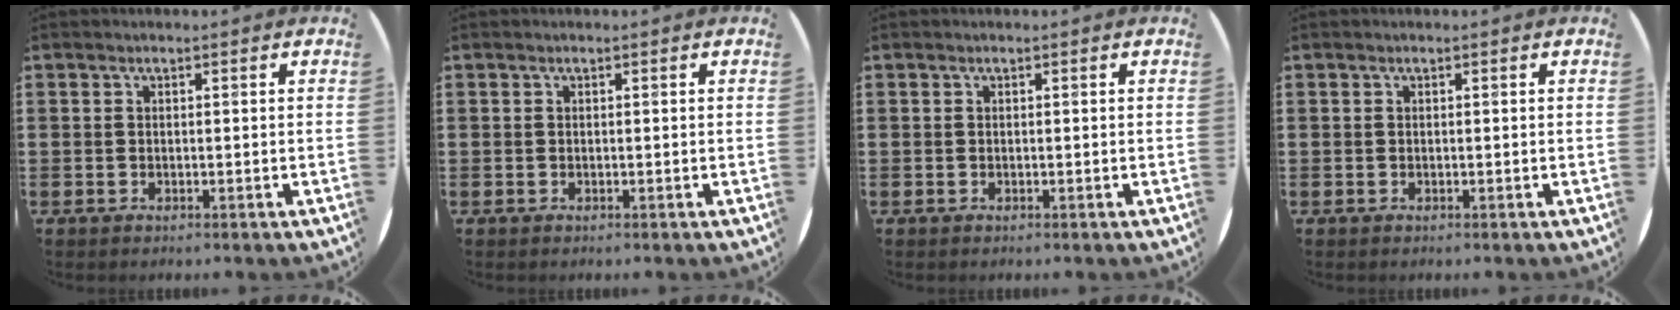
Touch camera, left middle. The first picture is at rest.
{"total": 0.0}
{"total": 0.0}
{"total": 0.0}